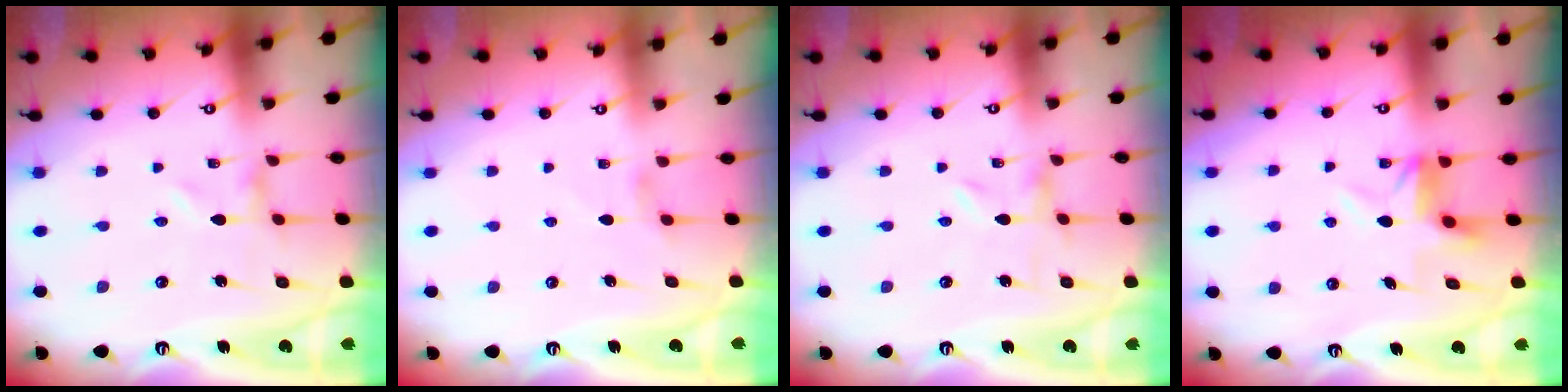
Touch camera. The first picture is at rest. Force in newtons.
{"total": 1.7, "press": 1.6, "slide": 0.4}
{"total": 0.0}
{"total": 5.4, "press": 5.4, "slide": 0.4}